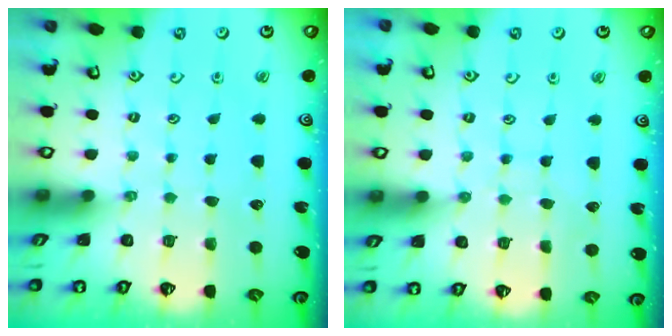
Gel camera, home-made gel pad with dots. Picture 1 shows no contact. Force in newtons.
{"total": 4.9, "press": 4.9, "slide": 0.4}